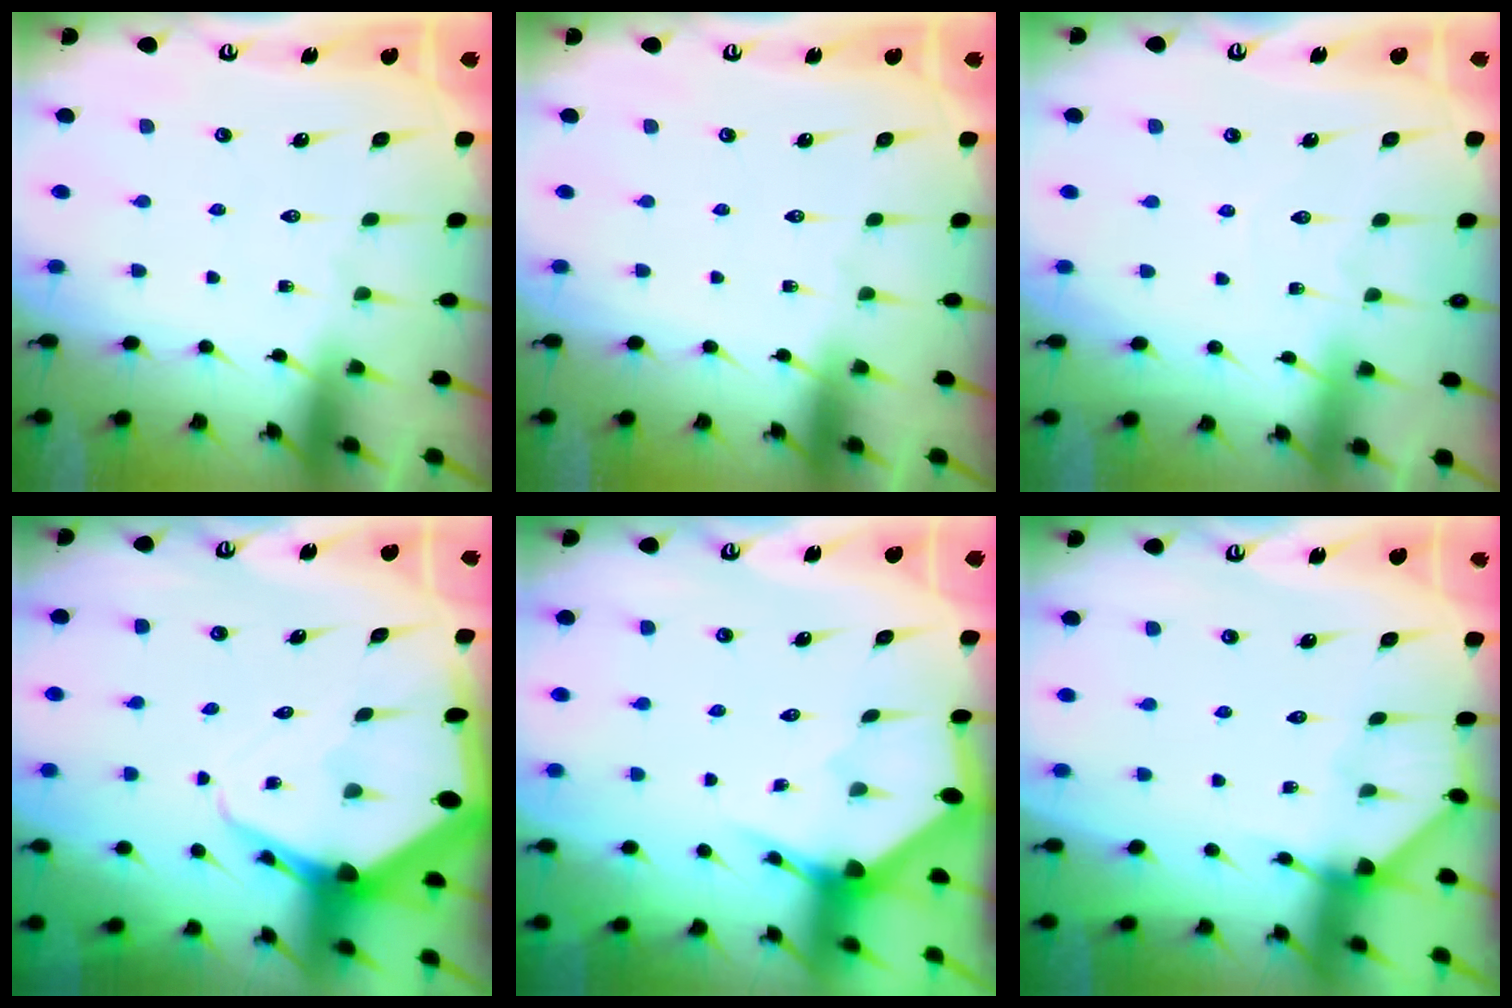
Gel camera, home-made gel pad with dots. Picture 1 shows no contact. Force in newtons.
{"total": 0.0}
{"total": 3.0, "press": 3.0, "slide": 0.3}
{"total": 6.4, "press": 6.4, "slide": 0.7}
{"total": 3.2, "press": 3.2, "slide": 0.3}
{"total": 2.5, "press": 2.5, "slide": 0.2}